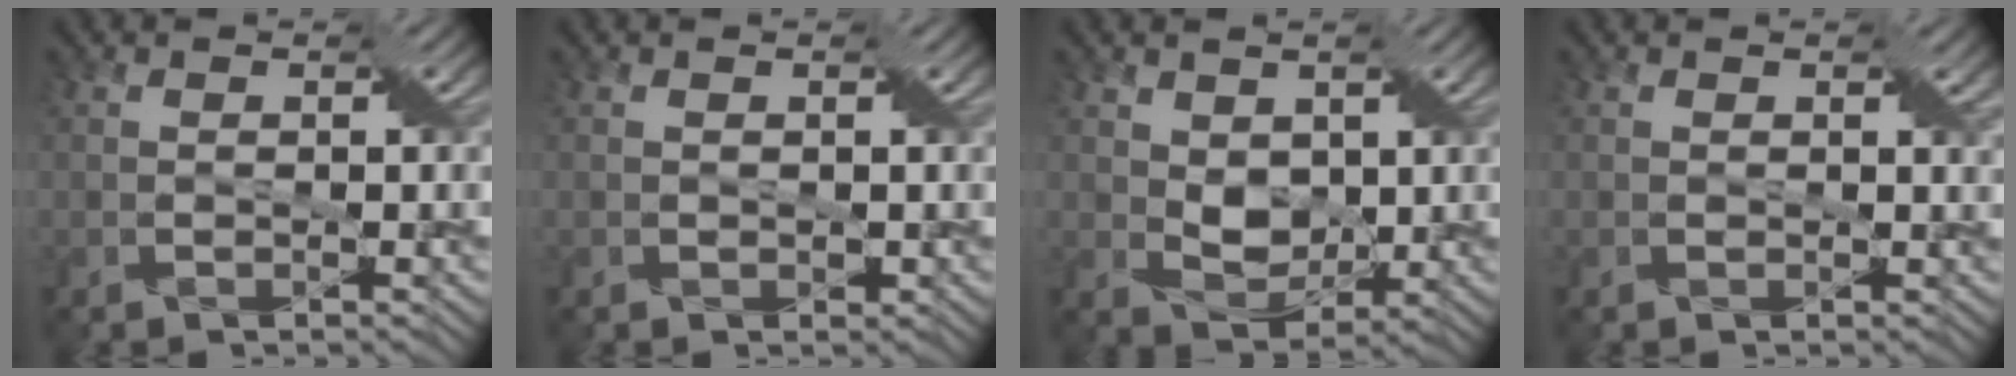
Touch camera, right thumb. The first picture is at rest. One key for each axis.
{"total": 0.6, "fx": 0.2, "fy": 0.5, "fz": 0.2, "tx": -0.005, "ty": -0.004, "tz": 0.005}
{"total": 4.4, "fx": 1.3, "fy": 3.3, "fz": 2.6, "tx": -0.062, "ty": -0.006, "tz": 0.025}
{"total": 0.9, "fx": 0.6, "fy": 0.4, "fz": 0.5, "tx": -0.007, "ty": -0.003, "tz": 0.011}